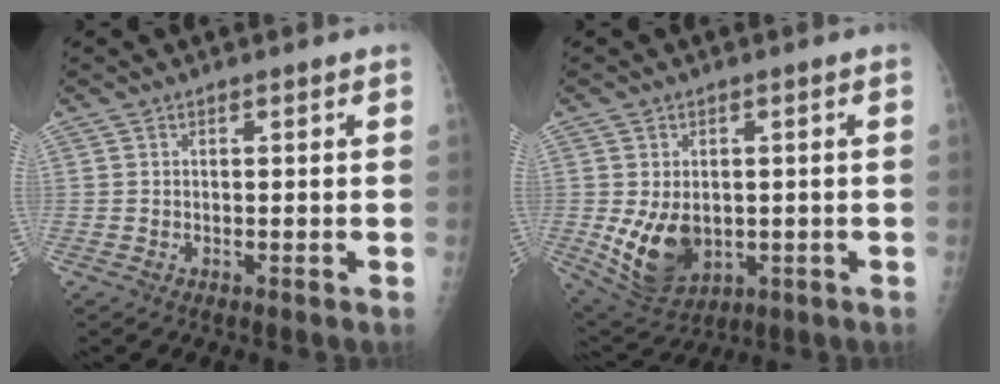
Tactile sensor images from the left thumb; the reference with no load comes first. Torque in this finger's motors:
{"motor_torque": [-0.35, 1.09, 1.03, -0.01, 0.11]}